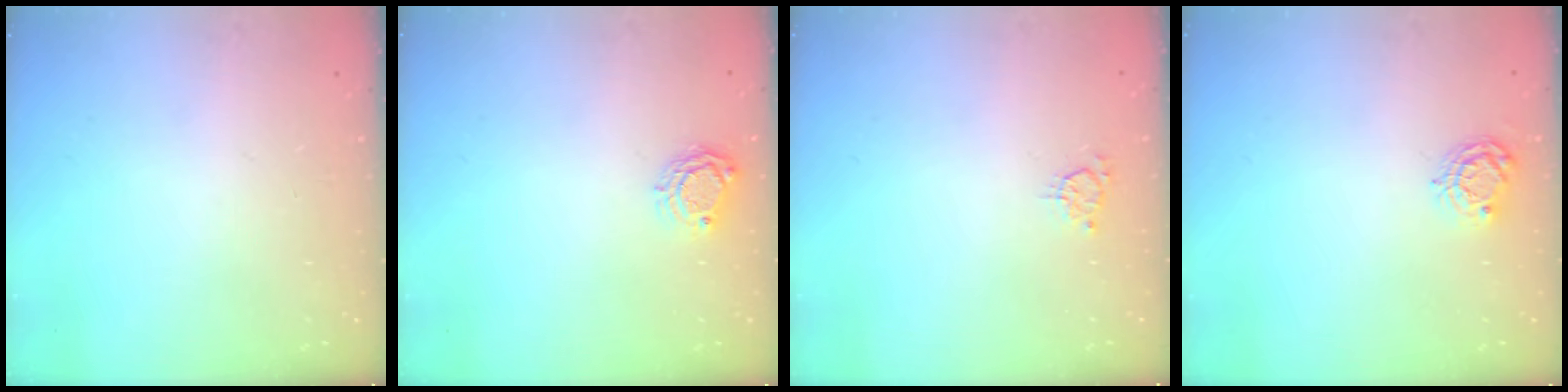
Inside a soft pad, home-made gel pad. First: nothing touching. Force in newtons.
{"total": 5.6, "press": 5.6, "slide": 0.3}
{"total": 2.9, "press": 2.9, "slide": 0.5}
{"total": 5.9, "press": 5.9, "slide": 0.2}